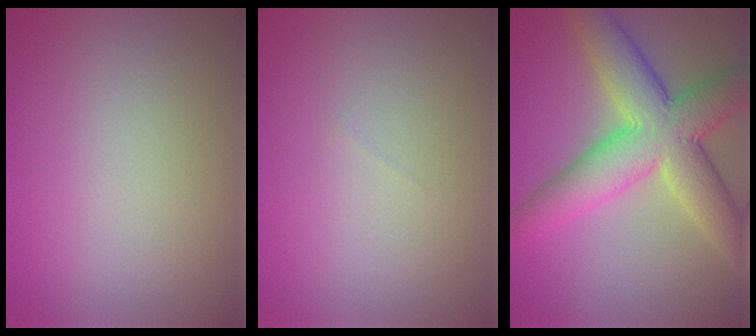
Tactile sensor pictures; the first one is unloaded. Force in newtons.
{"total": 0.0}
{"total": 9.4, "press": 9.4, "slide": 0.6}